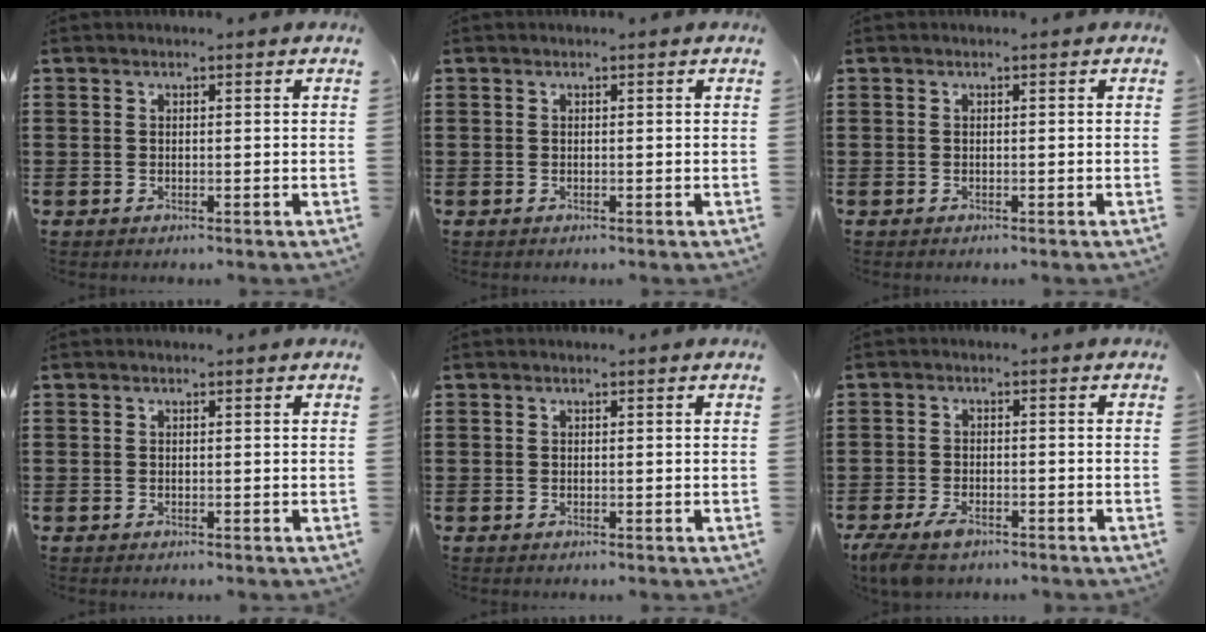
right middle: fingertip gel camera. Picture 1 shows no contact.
{"total": 0.0}
{"total": 0.0}
{"total": 0.0}
{"total": 0.0}
{"total": 3.5, "force": [-2.7, 1.0, 1.9], "torque": [-0.055, -0.007, -0.059]}